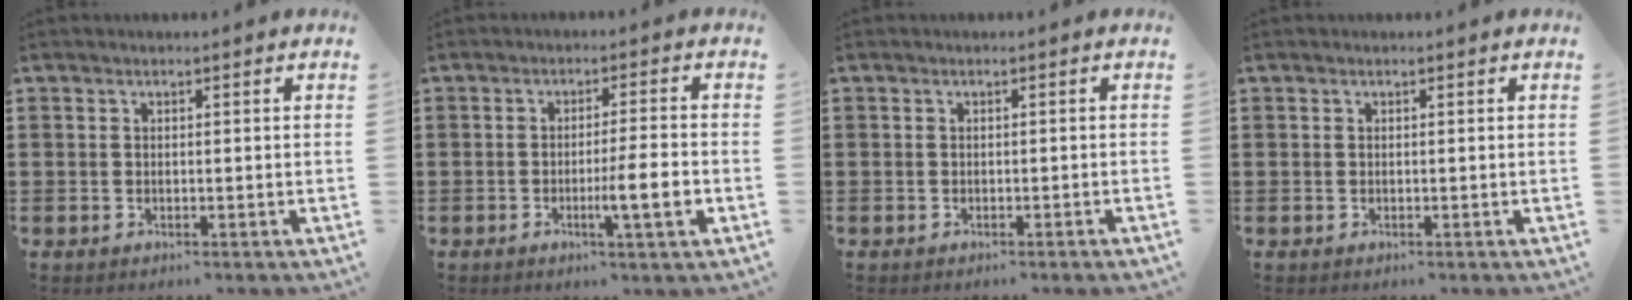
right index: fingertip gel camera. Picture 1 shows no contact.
{"total": 6.6, "force": [-2.0, 0.3, 6.3], "torque": [-0.101, -0.010, -0.032]}
{"total": 0.6, "force": [-0.6, -0.1, 0.2], "torque": [-0.004, -0.003, -0.011]}
{"total": 0.0}